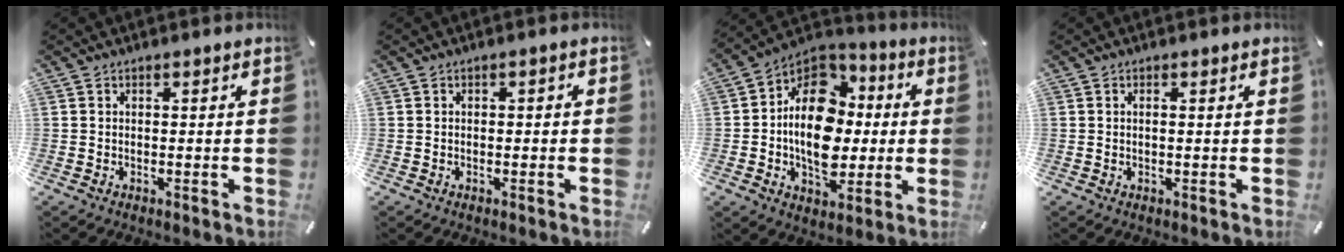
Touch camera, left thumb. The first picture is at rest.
{"total": 0.9, "force": [-0.5, 0.6, 0.6], "torque": [-0.012, 0.001, -0.010]}
{"total": 19.2, "force": [-1.5, 14.1, 12.9], "torque": [-0.233, 0.009, -0.030]}
{"total": 1.0, "force": [0.2, 0.0, 1.0], "torque": [-0.019, -0.002, 0.003]}